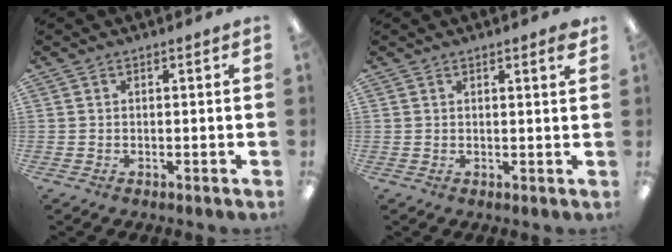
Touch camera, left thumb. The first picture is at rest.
{"total": 1.7, "force": [1.4, 0.1, 1.0], "torque": [-0.006, -0.006, 0.021]}